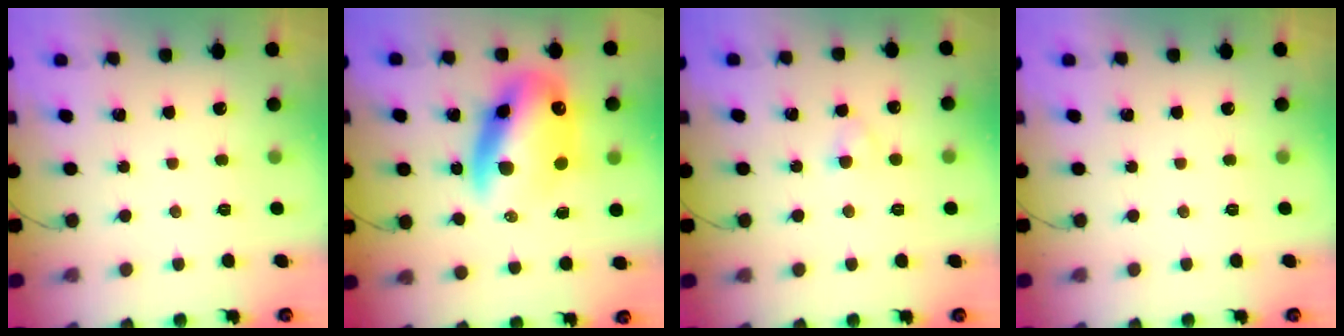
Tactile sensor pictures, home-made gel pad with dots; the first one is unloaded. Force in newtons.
{"total": 17.0, "press": 16.5, "slide": 4.3}
{"total": 2.7, "press": 2.6, "slide": 1.0}
{"total": 0.0}